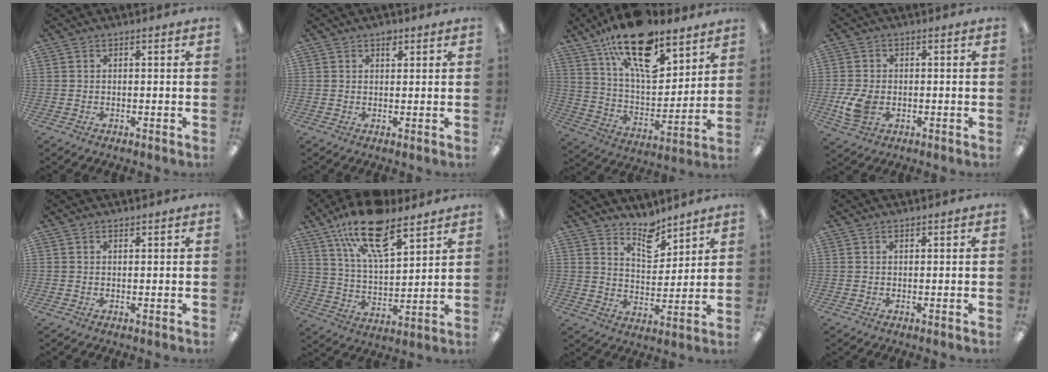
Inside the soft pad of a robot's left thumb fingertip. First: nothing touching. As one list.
[{"total": 4.3, "force": [2.9, 2.4, 2.2], "torque": [-0.007, -0.018, 0.044]}, {"total": 21.8, "force": [14.6, 9.3, 13.3], "torque": [-0.222, -0.083, 0.254]}, {"total": 6.3, "force": [-1.2, 4.4, 4.2], "torque": [-0.087, -0.001, -0.022]}, {"total": 0.9, "force": [0.9, 0.2, 0.3], "torque": [-0.007, 0.000, 0.016]}, {"total": 19.0, "force": [12.3, 7.6, 12.3], "torque": [-0.209, -0.057, 0.213]}, {"total": 8.7, "force": [7.3, 3.7, 3.0], "torque": [-0.033, -0.050, 0.129]}, {"total": 0.8, "force": [0.7, 0.2, 0.4], "torque": [-0.009, 0.001, 0.012]}]